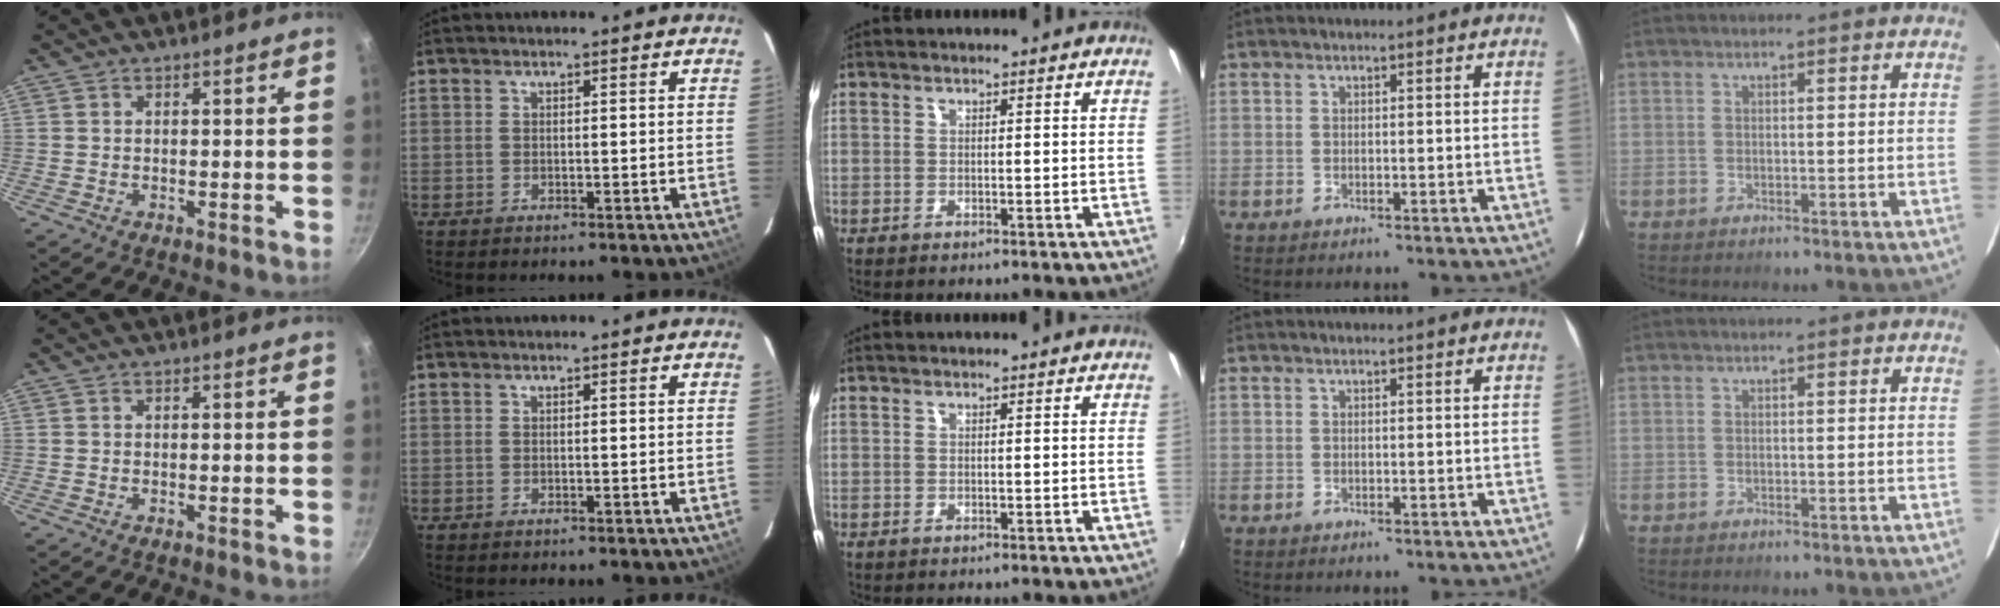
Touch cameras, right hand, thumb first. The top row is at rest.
{}